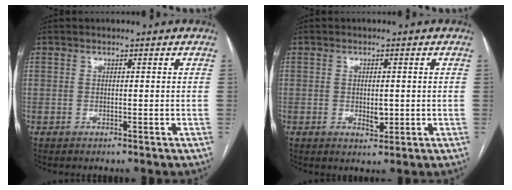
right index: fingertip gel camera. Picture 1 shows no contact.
{"total": 2.5, "force": [-0.2, 1.2, 2.2], "torque": [-0.038, -0.003, 0.001]}